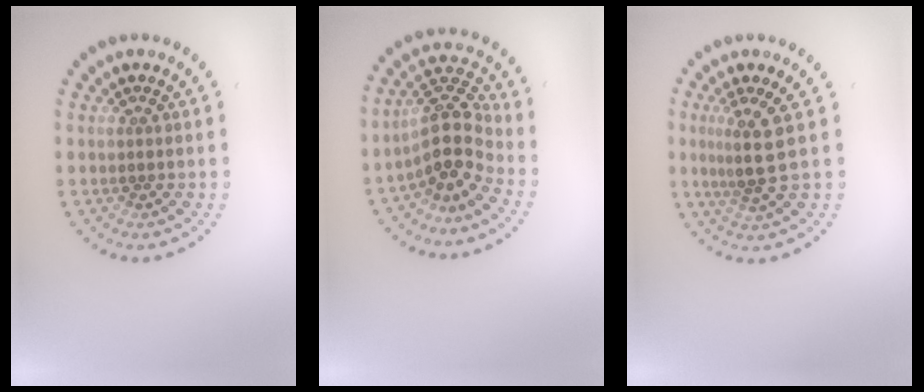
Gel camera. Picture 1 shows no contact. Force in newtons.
{"total": 4.4, "press": 3.7, "slide": 2.3}
{"total": 3.0, "press": 2.3, "slide": 1.9}